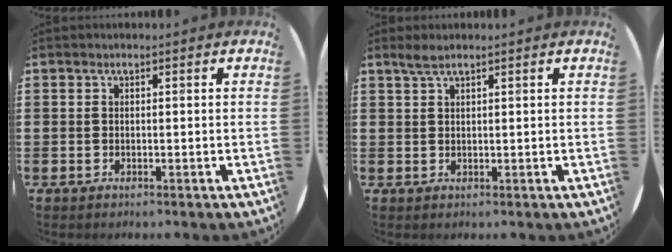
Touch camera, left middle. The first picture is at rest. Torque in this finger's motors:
{"motor_torque": [0.17, -0.11, 0.03, 0.03]}